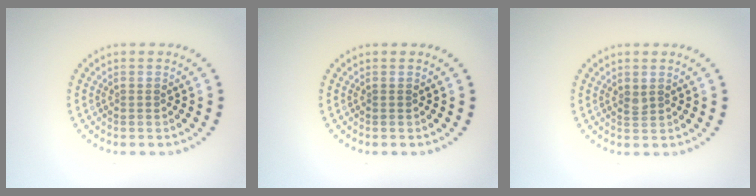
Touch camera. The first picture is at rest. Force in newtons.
{"total": 0.0}
{"total": 0.8, "press": 0.6, "slide": 0.5}